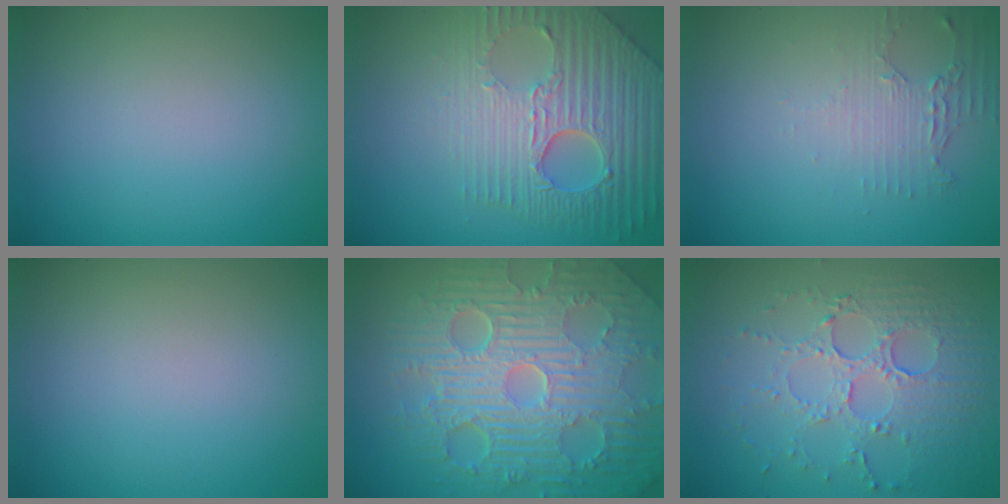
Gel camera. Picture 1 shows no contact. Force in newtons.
{"total": 8.7, "press": 5.9, "slide": 6.4}
{"total": 2.1, "press": 1.6, "slide": 1.4}
{"total": 0.0}
{"total": 11.7, "press": 7.4, "slide": 9.0}
{"total": 5.6, "press": 3.9, "slide": 4.1}